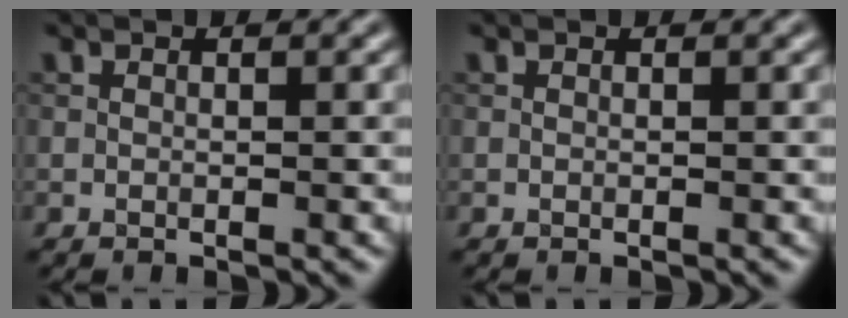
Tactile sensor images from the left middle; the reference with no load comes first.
{"total": 0.0}